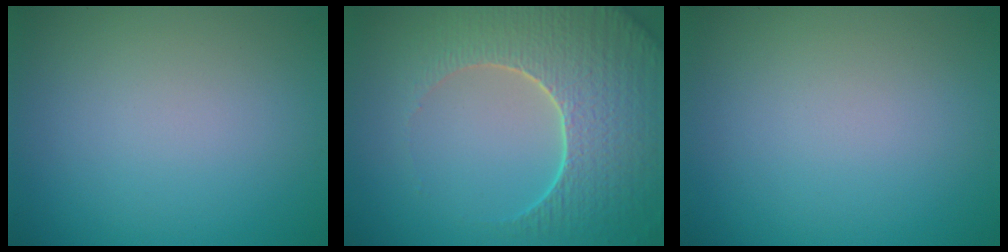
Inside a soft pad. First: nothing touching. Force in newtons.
{"total": 7.3, "press": 5.8, "slide": 4.5}
{"total": 0.0}